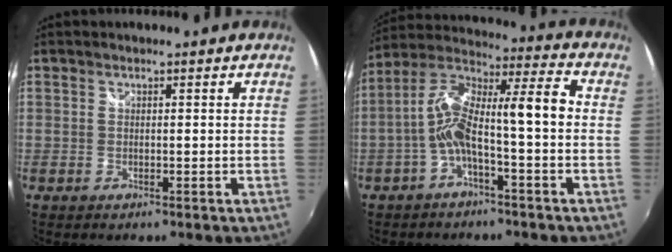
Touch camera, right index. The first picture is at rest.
{"total": 12.6, "force": [-2.2, 2.3, 12.2], "torque": [-0.229, 0.019, -0.041]}